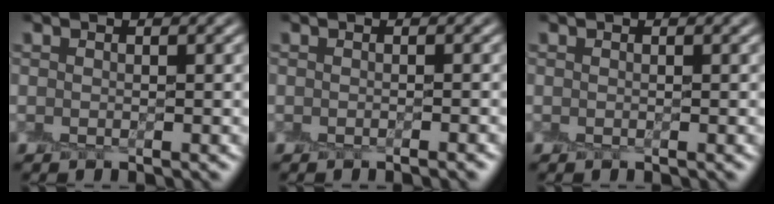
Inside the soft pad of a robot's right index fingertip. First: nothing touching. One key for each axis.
{"total": 0.9, "fx": -0.8, "fy": -0.2, "fz": 0.2, "tx": -0.001, "ty": -0.007, "tz": -0.012}
{"total": 0.0}